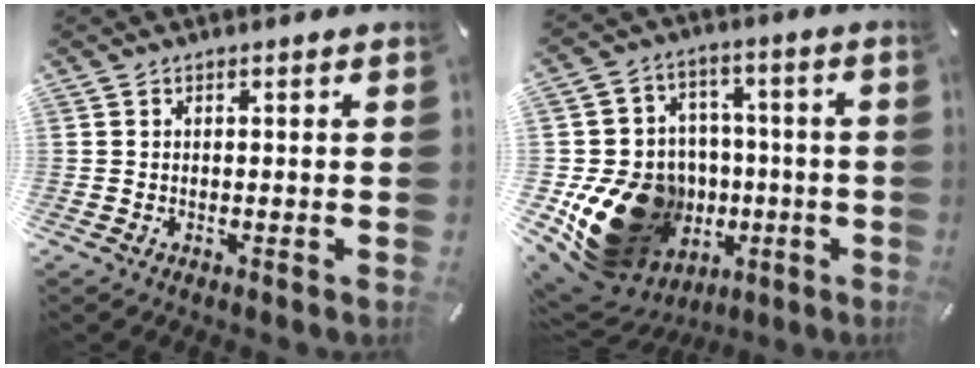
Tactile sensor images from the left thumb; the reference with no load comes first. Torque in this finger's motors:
{"motor_torque": [0.99, 2.68, 1.39, 0.64, 0.25]}